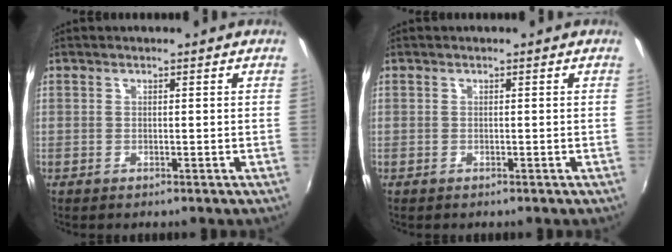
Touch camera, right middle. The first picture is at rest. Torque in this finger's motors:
{"motor_torque": [0.29, -0.44, 0.03, 0.02]}